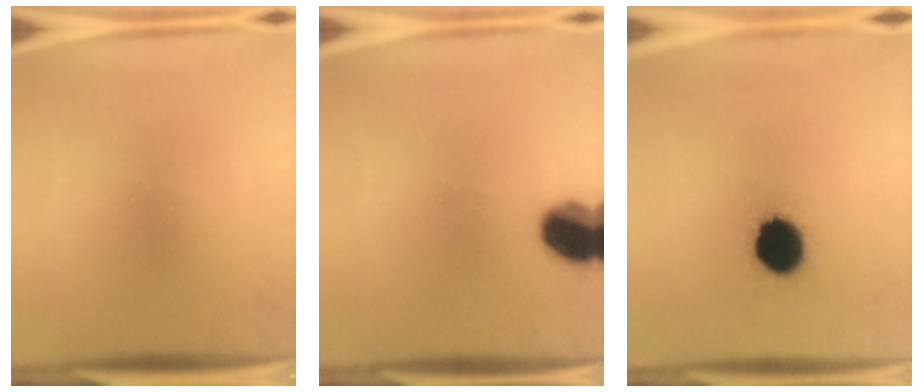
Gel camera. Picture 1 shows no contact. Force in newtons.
{"total": 11.3}
{"total": 12.5}